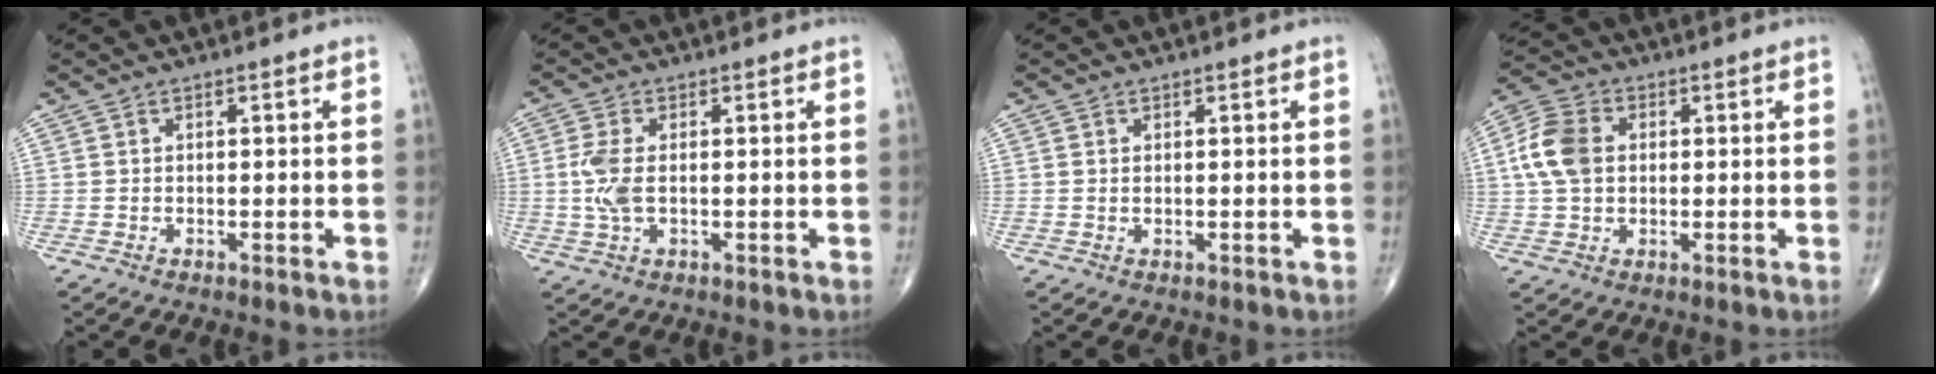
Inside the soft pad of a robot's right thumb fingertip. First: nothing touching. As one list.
[{"total": 4.7, "force": [0.0, 2.2, 4.2], "torque": [-0.109, 0.000, -0.002]}, {"total": 0.0}, {"total": 8.8, "force": [1.1, 6.4, 6.0], "torque": [-0.121, 0.015, 0.016]}]